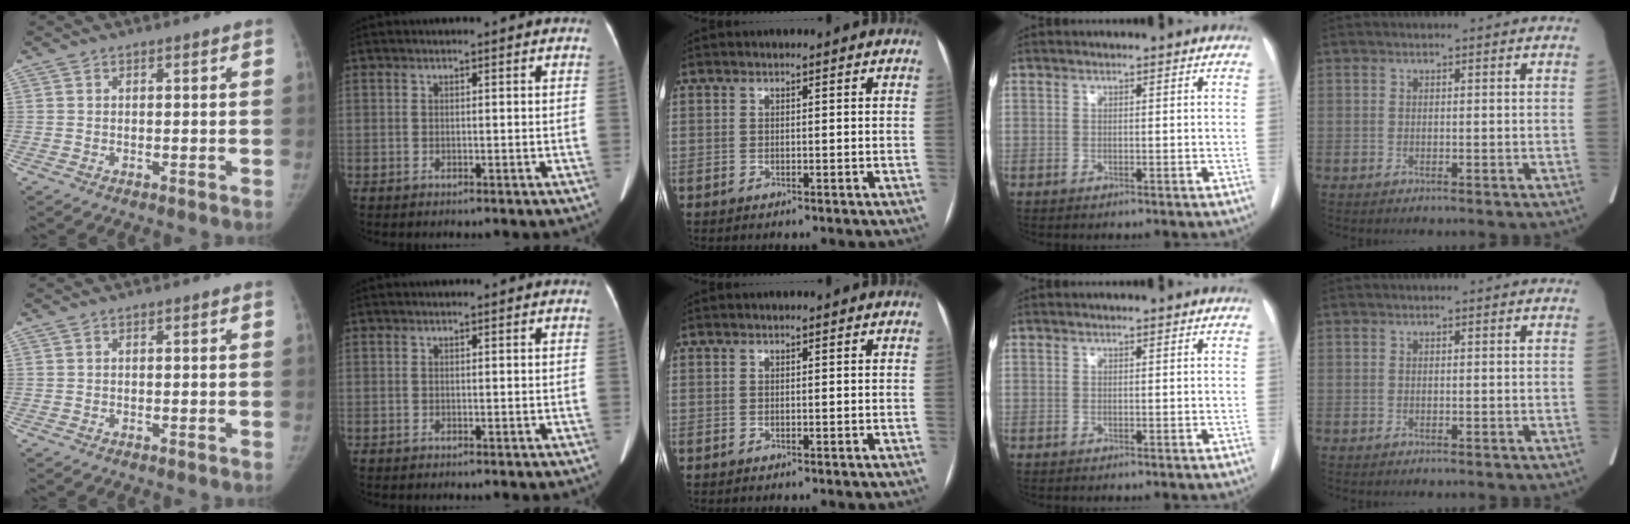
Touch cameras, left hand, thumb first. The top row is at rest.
{}